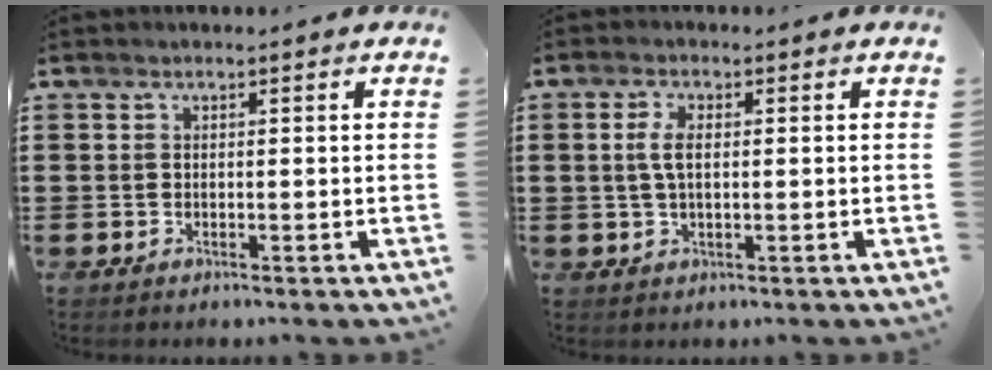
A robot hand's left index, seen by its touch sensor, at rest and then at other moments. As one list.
[{"total": 3.8, "force": [0.5, 1.7, 3.4], "torque": [-0.085, 0.002, 0.002]}]